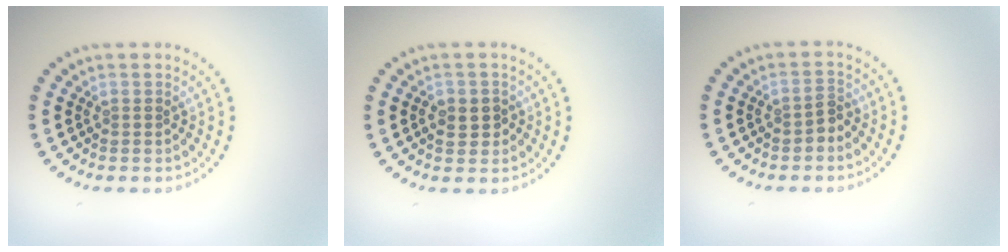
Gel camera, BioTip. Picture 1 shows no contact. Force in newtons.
{"total": 2.3, "press": 2.2, "slide": 0.5}
{"total": 1.4, "press": 1.2, "slide": 0.7}